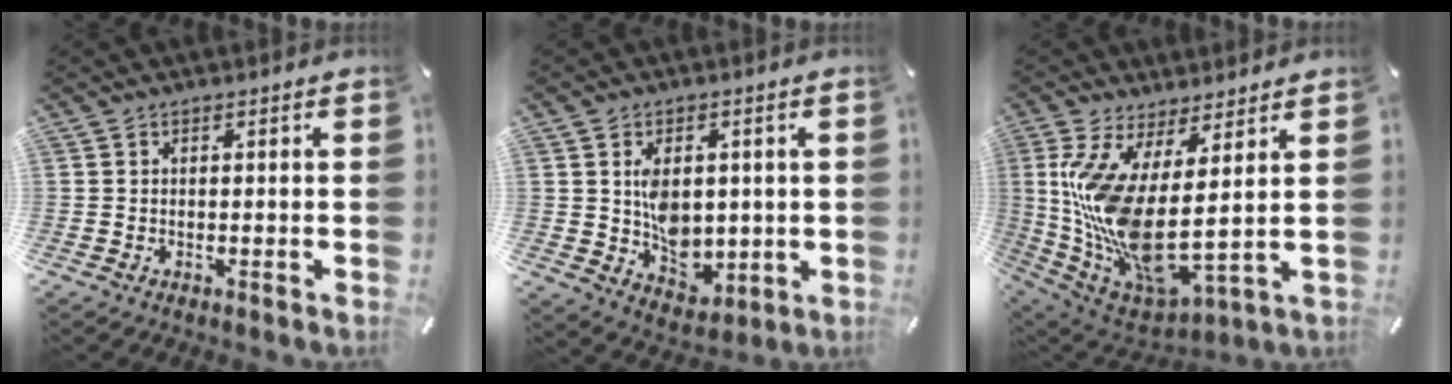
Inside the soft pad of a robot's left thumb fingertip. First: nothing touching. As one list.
[{"total": 8.7, "force": [0.9, 6.9, 5.2], "torque": [-0.065, 0.005, 0.021]}, {"total": 14.1, "force": [2.8, 4.4, 13.1], "torque": [-0.305, -0.061, 0.045]}]